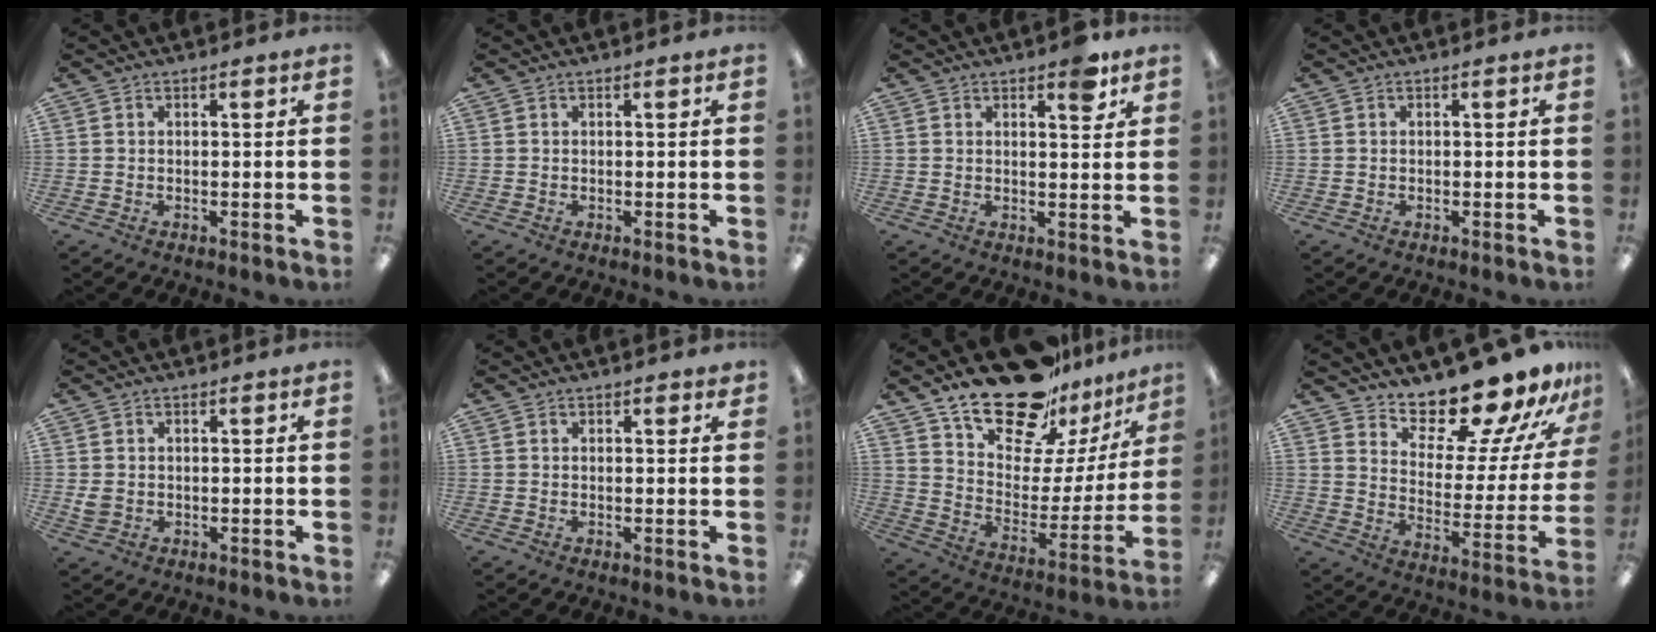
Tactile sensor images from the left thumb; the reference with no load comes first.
{"total": 0.0}
{"total": 5.2, "force": [3.6, 1.9, 3.3], "torque": [-0.032, -0.015, 0.055]}
{"total": 0.0}
{"total": 2.4, "force": [0.6, 2.1, 1.1], "torque": [-0.012, 0.001, 0.010]}
{"total": 1.0, "force": [0.9, 0.4, 0.2], "torque": [0.004, -0.002, 0.014]}
{"total": 23.4, "force": [18.4, 9.9, 10.5], "torque": [-0.175, -0.119, 0.323]}
{"total": 17.0, "force": [15.7, 3.8, 5.5], "torque": [-0.072, -0.141, 0.259]}